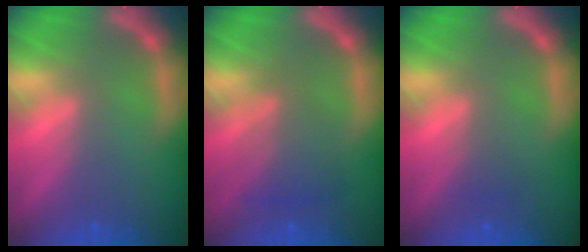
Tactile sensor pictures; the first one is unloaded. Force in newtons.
{"total": 4.0}
{"total": 1.0}